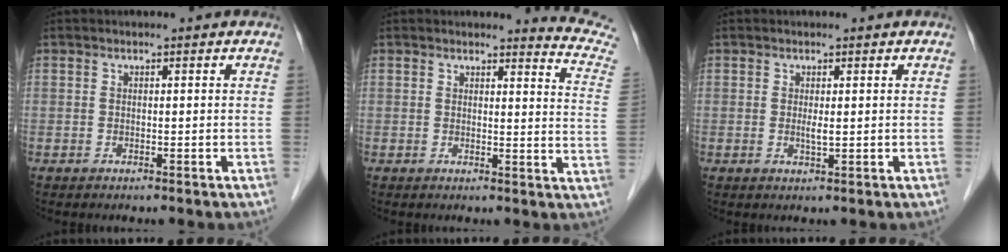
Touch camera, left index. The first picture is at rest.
{"total": 8.2, "force": [8.2, -0.9, -0.2], "torque": [0.001, -0.097, 0.064]}
{"total": 1.3, "force": [0.3, 0.2, 1.2], "torque": [-0.029, -0.002, 0.007]}